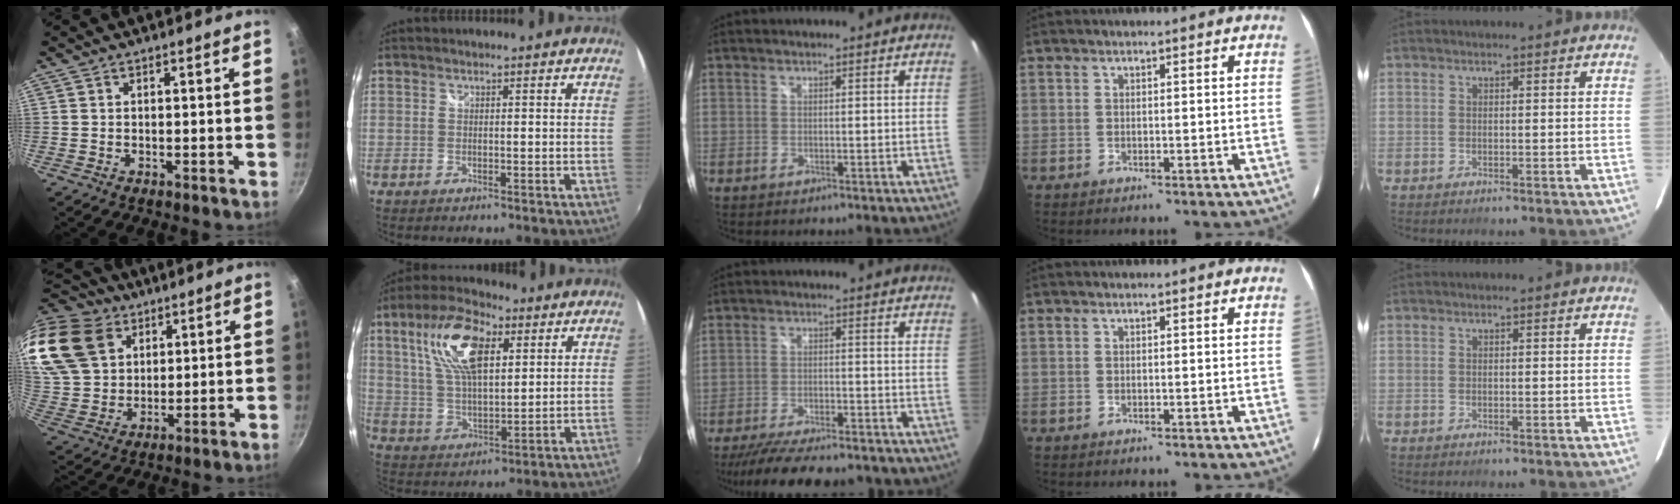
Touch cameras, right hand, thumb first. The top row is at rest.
{"thumb": {"total": 20.7, "force": [11.7, 14.3, 9.3], "torque": [-0.183, -0.022, 0.234]}, "index": {"total": 14.8, "force": [6.1, 6.5, 11.8], "torque": [-0.228, 0.021, 0.115]}, "middle": {"total": 17.9, "force": [-15.3, 4.0, 8.3], "torque": [-0.165, -0.030, -0.226]}}